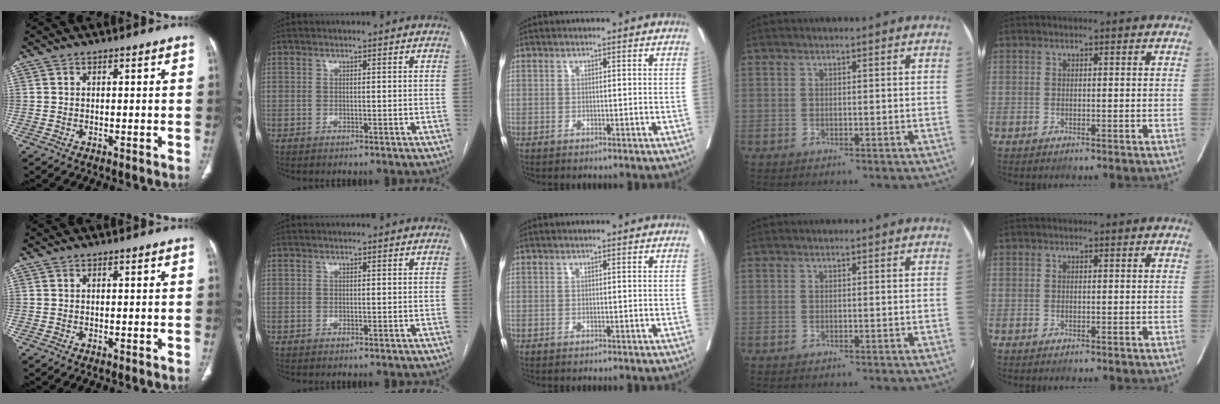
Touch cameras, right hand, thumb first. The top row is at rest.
{}